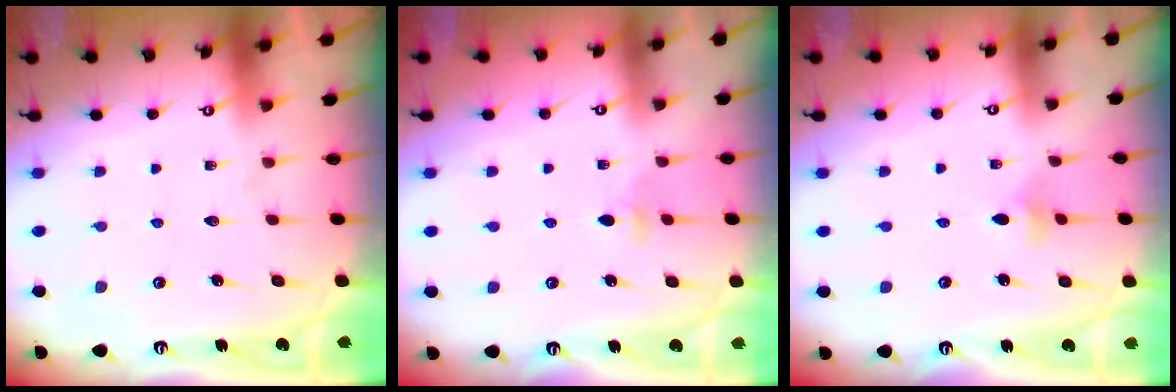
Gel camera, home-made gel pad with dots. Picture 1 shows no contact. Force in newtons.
{"total": 3.4, "press": 3.3, "slide": 0.6}
{"total": 2.7, "press": 2.6, "slide": 0.5}